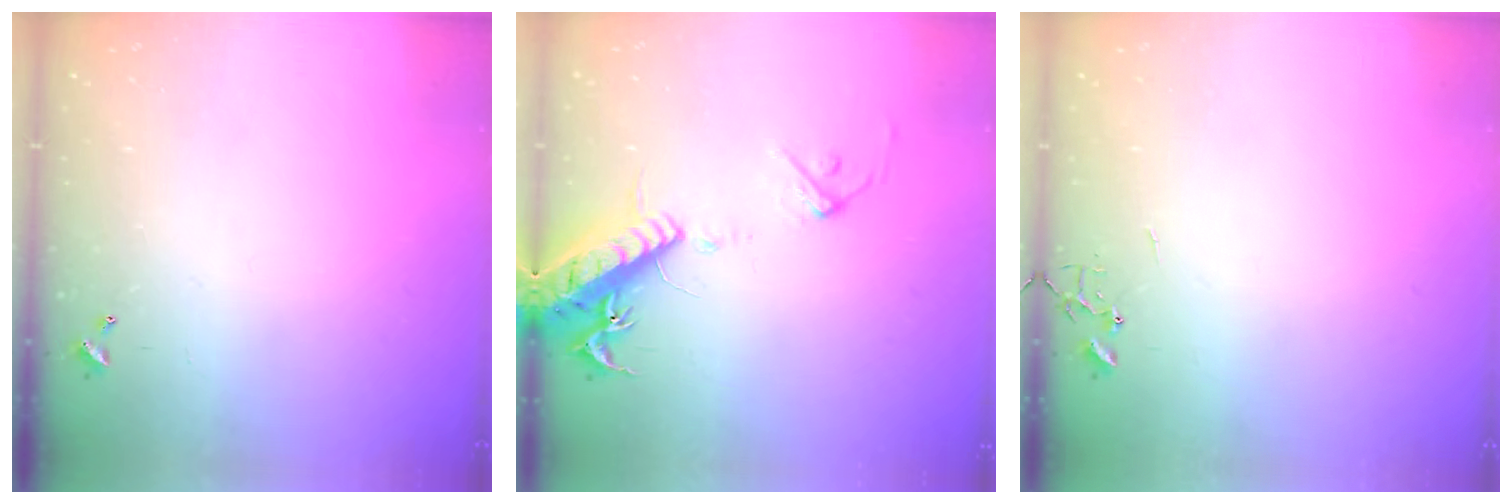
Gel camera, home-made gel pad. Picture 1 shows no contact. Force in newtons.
{"total": 17.9, "press": 17.6, "slide": 3.5}
{"total": 0.0}